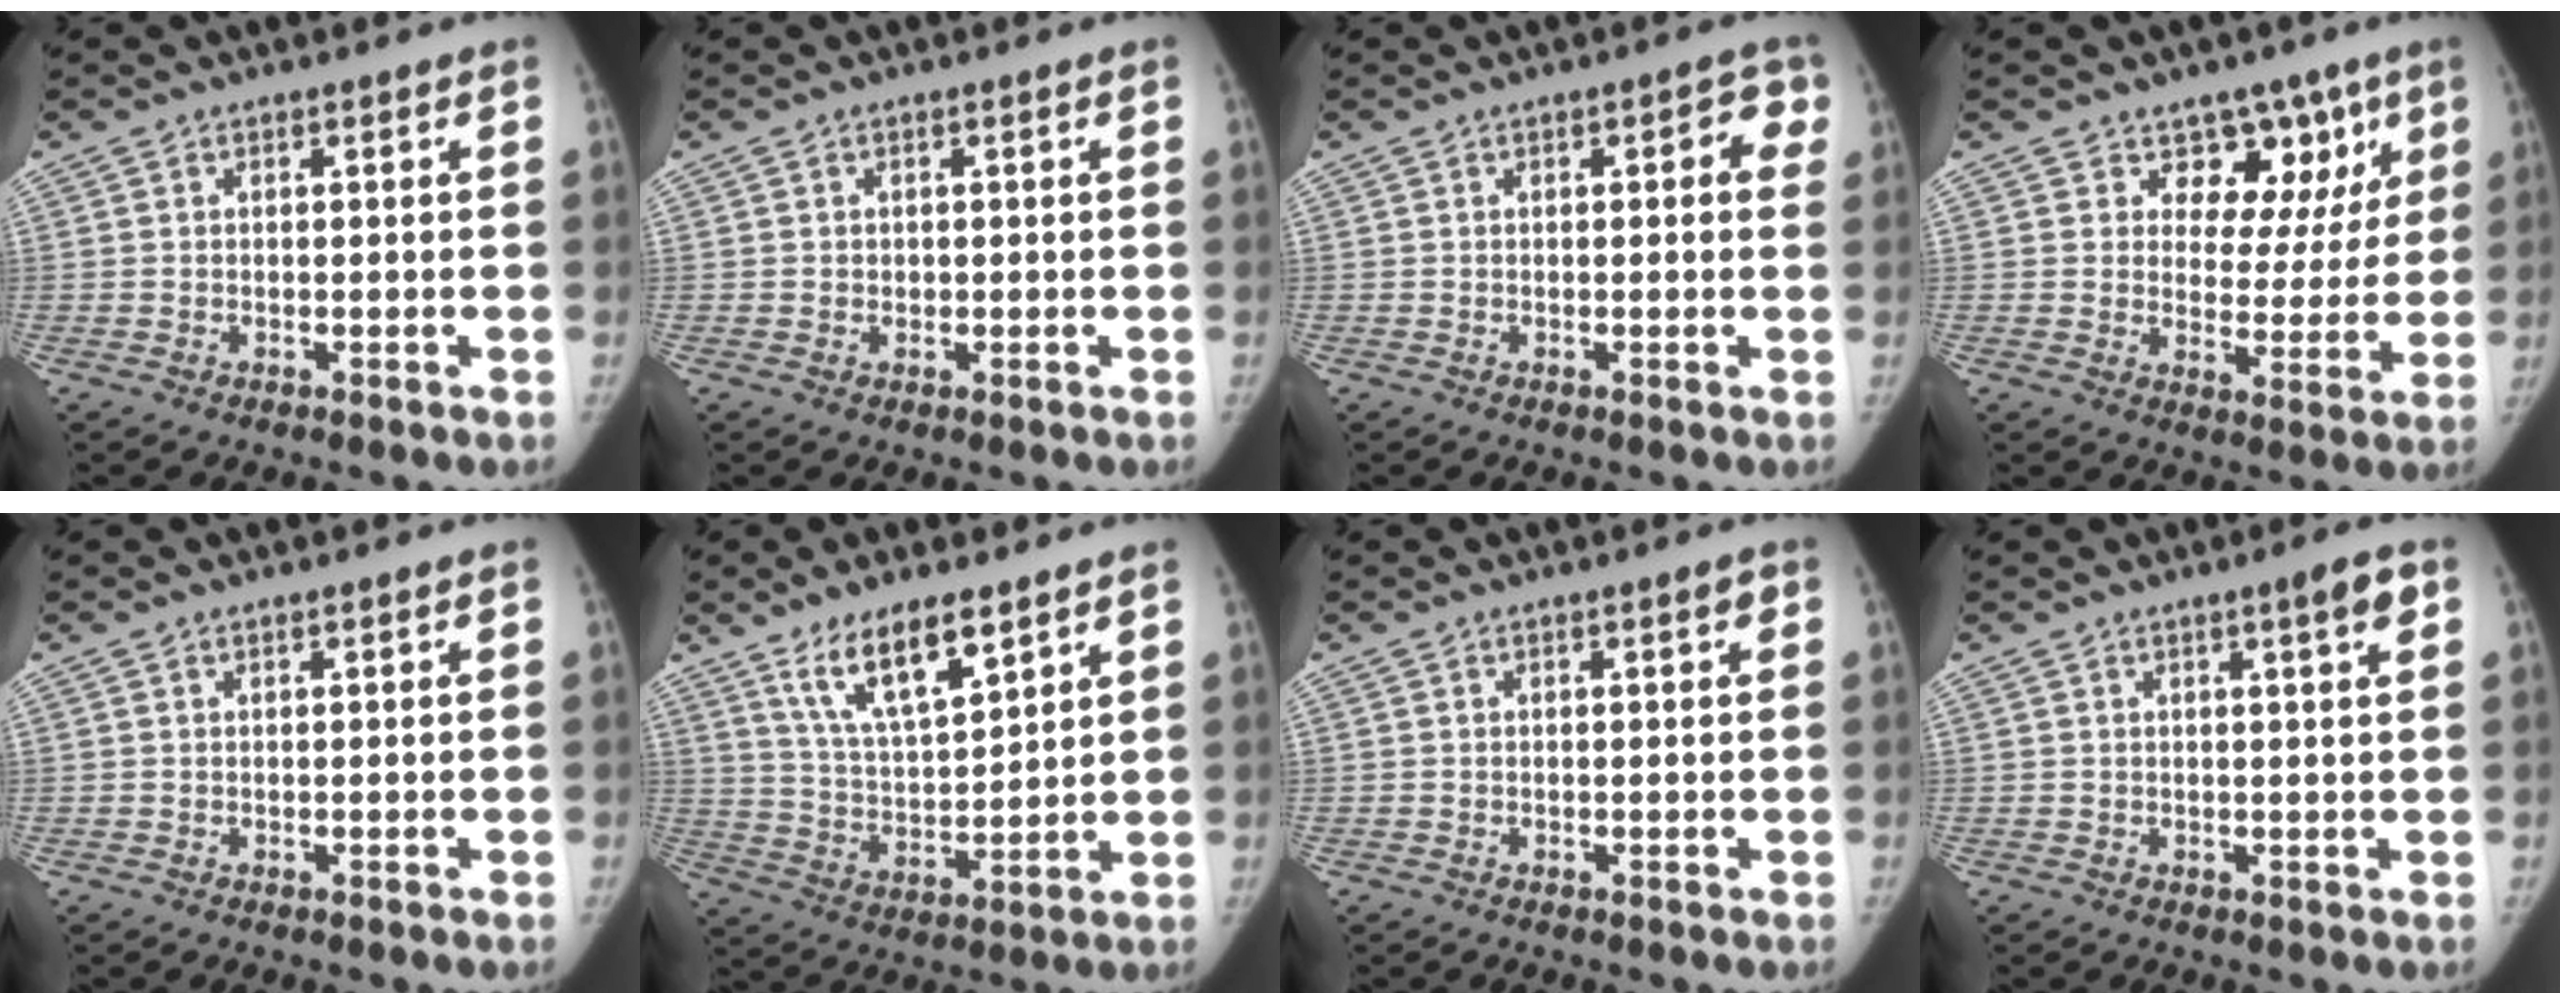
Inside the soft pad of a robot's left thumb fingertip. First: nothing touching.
{"total": 0.8, "force": [0.0, 0.7, 0.1], "torque": [0.007, 0.002, 0.000]}
{"total": 3.7, "force": [1.1, 1.7, 3.2], "torque": [-0.016, 0.004, 0.004]}
{"total": 10.4, "force": [6.4, 7.2, 3.8], "torque": [0.012, -0.023, 0.087]}
{"total": 0.0}
{"total": 11.4, "force": [7.5, 3.7, 7.9], "torque": [-0.124, -0.043, 0.146]}
{"total": 1.1, "force": [0.5, 0.2, 1.0], "torque": [-0.011, 0.001, 0.006]}
{"total": 3.5, "force": [1.7, 0.3, 3.0], "torque": [-0.037, -0.006, 0.024]}